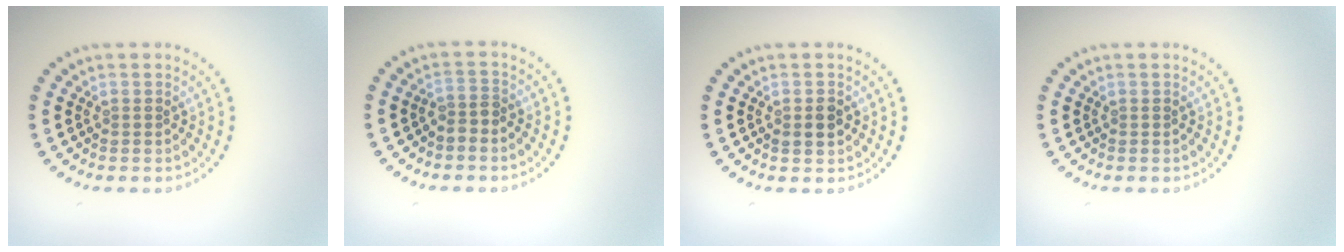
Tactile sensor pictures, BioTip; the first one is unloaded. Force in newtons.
{"total": 1.5, "press": 1.2, "slide": 0.9}
{"total": 1.6, "press": 1.6, "slide": 0.2}
{"total": 0.0}